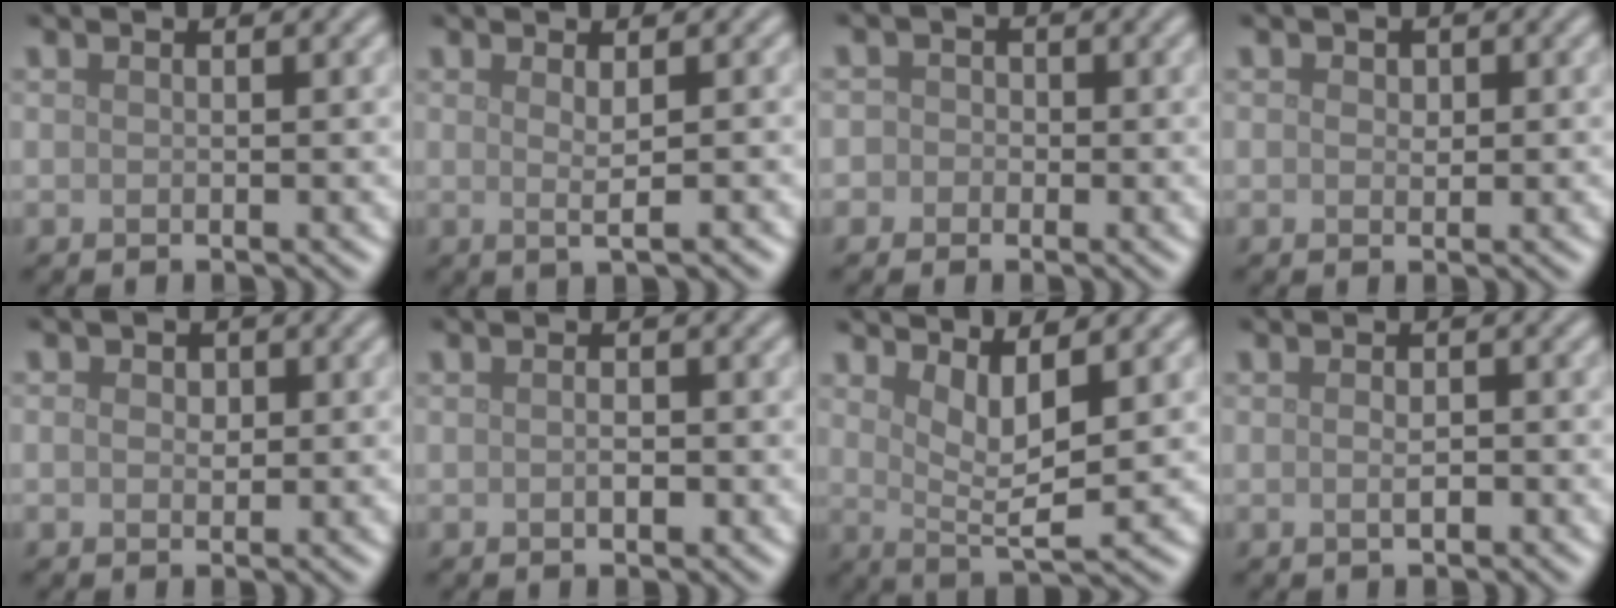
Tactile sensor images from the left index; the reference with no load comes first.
{"total": 1.8, "force": [0.2, 0.4, 1.8], "torque": [-0.028, -0.002, 0.001]}
{"total": 3.4, "force": [0.0, 3.2, 1.0], "torque": [0.017, 0.025, -0.035]}
{"total": 1.1, "force": [0.2, 0.8, 0.6], "torque": [-0.007, 0.000, 0.001]}
{"total": 1.8, "force": [0.3, 1.4, 1.1], "torque": [-0.012, 0.007, -0.005]}
{"total": 1.2, "force": [-0.2, 0.6, 1.0], "torque": [-0.018, 0.000, -0.002]}
{"total": 4.1, "force": [1.5, 1.0, 3.7], "torque": [-0.067, -0.011, 0.030]}
{"total": 1.4, "force": [-0.3, 0.7, 1.2], "torque": [-0.024, 0.000, -0.006]}